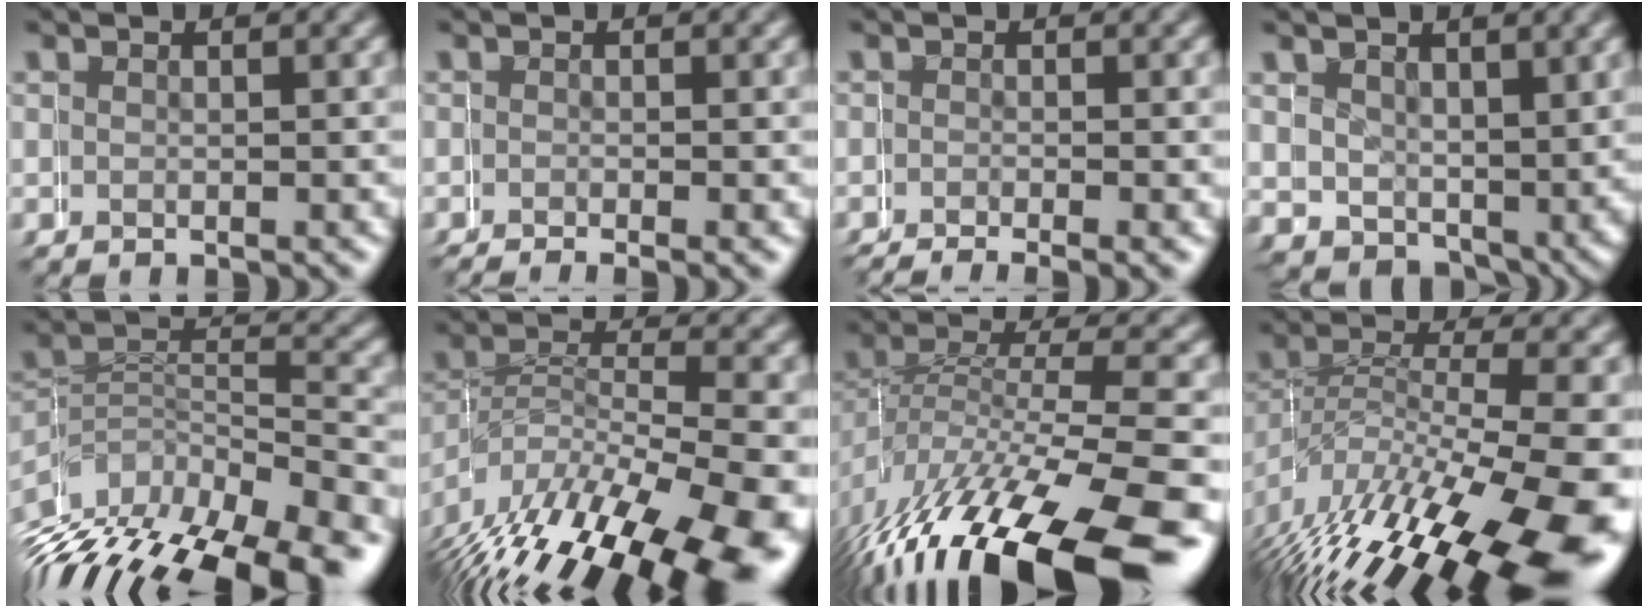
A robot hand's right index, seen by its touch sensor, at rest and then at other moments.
{"total": 2.1, "force": [-1.9, 0.1, 0.8], "torque": [-0.005, -0.004, -0.027]}
{"total": 4.0, "force": [-3.7, 0.8, 1.3], "torque": [-0.014, -0.011, -0.050]}
{"total": 2.6, "force": [1.3, 2.2, 0.3], "torque": [0.005, -0.024, 0.035]}
{"total": 10.6, "force": [-7.1, 5.8, 5.3], "torque": [-0.088, -0.019, -0.099]}
{"total": 10.6, "force": [-5.0, 5.7, 7.4], "torque": [-0.139, -0.049, -0.043]}
{"total": 9.2, "force": [-4.8, 3.9, 6.8], "torque": [-0.133, -0.026, -0.054]}
{"total": 10.9, "force": [-3.9, 5.2, 8.7], "torque": [-0.133, -0.032, -0.034]}